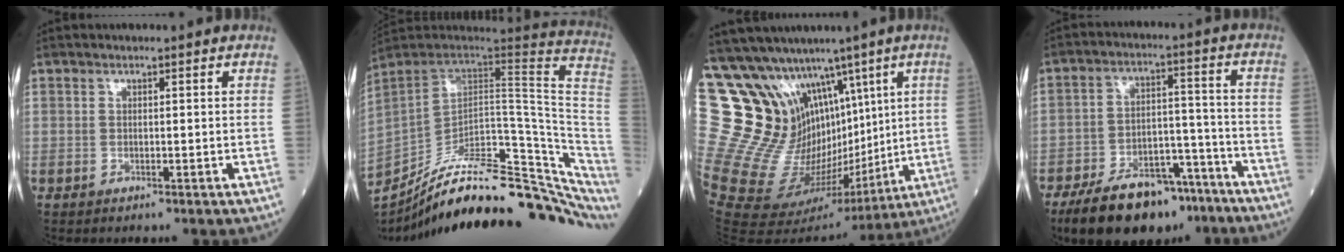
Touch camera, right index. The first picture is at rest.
{"total": 33.8, "force": [-23.7, 10.7, 21.6], "torque": [-0.284, -0.014, -0.341]}
{"total": 26.7, "force": [13.0, 17.6, 15.3], "torque": [-0.308, 0.074, 0.251]}
{"total": 18.1, "force": [-13.6, 7.5, 9.1], "torque": [-0.155, 0.022, -0.221]}